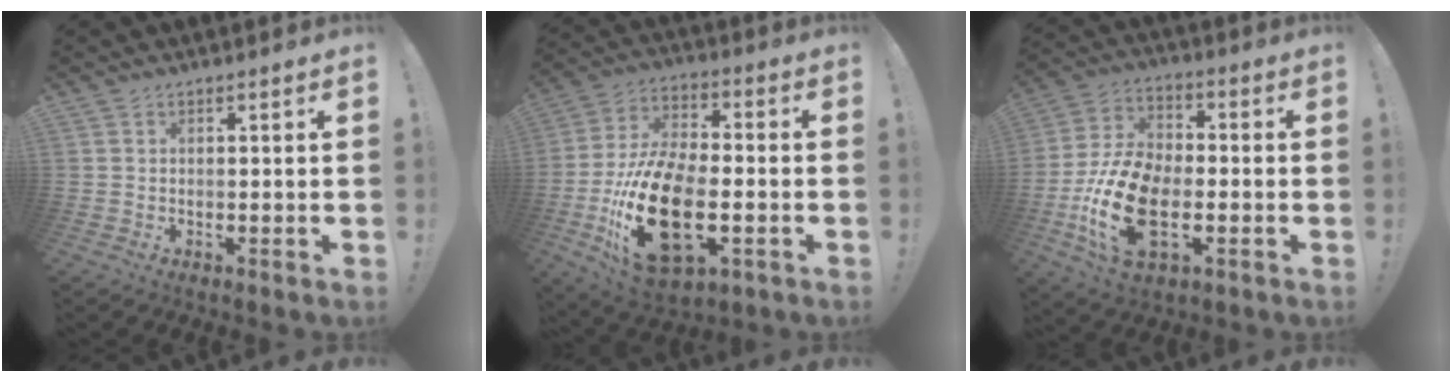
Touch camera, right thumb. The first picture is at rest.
{"total": 25.0, "force": [-6.8, 14.0, 19.5], "torque": [-0.383, 0.035, -0.101]}
{"total": 19.9, "force": [-6.0, 12.0, 14.7], "torque": [-0.293, 0.028, -0.096]}